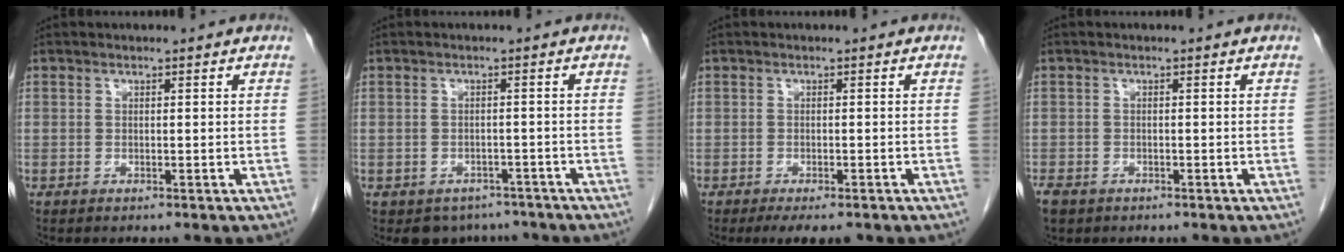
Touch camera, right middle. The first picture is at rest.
{"total": 5.0, "force": [-4.1, 2.8, 0.5], "torque": [0.004, 0.006, -0.053]}
{"total": 5.2, "force": [-3.9, 1.5, 3.0], "torque": [-0.039, -0.010, -0.055]}
{"total": 3.0, "force": [-2.2, 1.8, 1.1], "torque": [-0.022, -0.003, -0.033]}